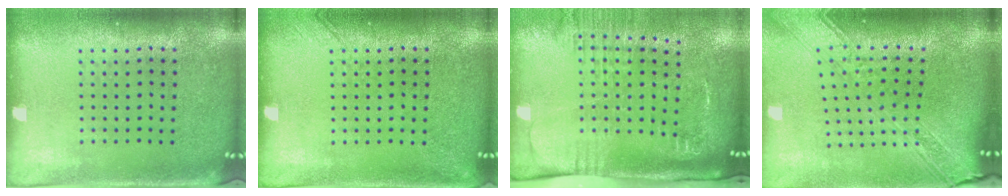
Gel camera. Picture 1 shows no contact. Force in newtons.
{"total": 1.4, "press": 1.3, "slide": 0.3}
{"total": 2.8, "press": 2.1, "slide": 1.8}
{"total": 3.3, "press": 2.4, "slide": 2.2}